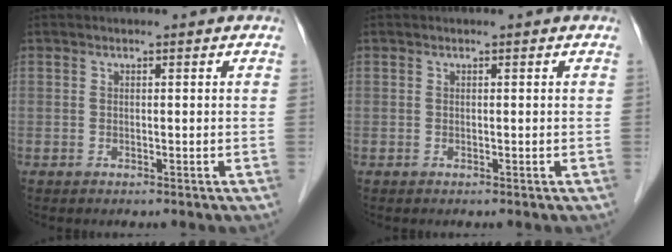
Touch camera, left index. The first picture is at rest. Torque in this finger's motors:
{"motor_torque": [0.00, 0.00, 0.00, 0.00]}